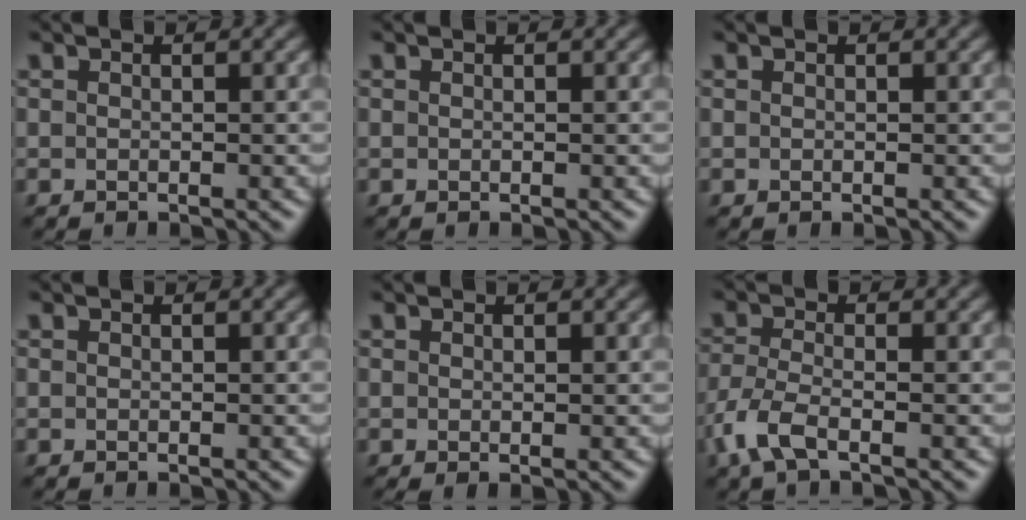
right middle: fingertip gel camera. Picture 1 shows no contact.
{"total": 0.0}
{"total": 0.0}
{"total": 0.0}
{"total": 0.5, "force": [0.2, 0.1, 0.5], "torque": [-0.009, 0.000, 0.004]}
{"total": 3.7, "force": [-2.1, 1.3, 2.7], "torque": [-0.074, -0.007, -0.053]}